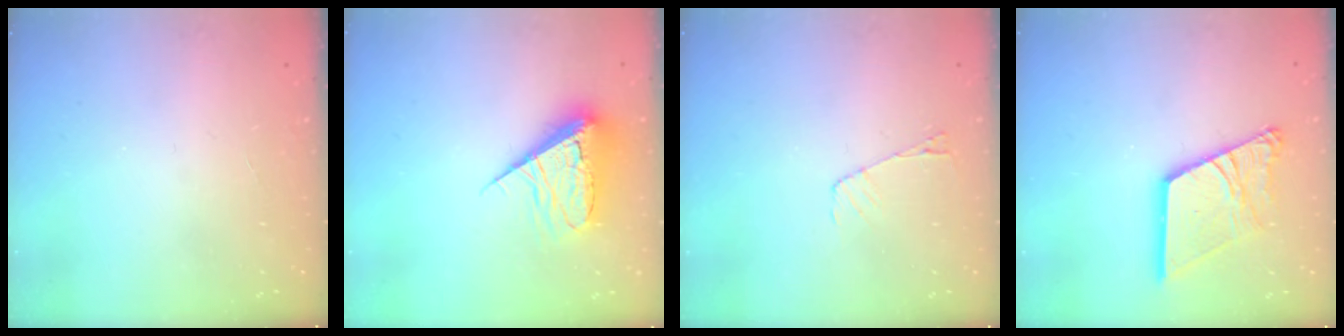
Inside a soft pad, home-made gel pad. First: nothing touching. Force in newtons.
{"total": 11.4, "press": 11.3, "slide": 1.4}
{"total": 4.5, "press": 4.5, "slide": 0.5}
{"total": 15.3, "press": 15.2, "slide": 1.6}